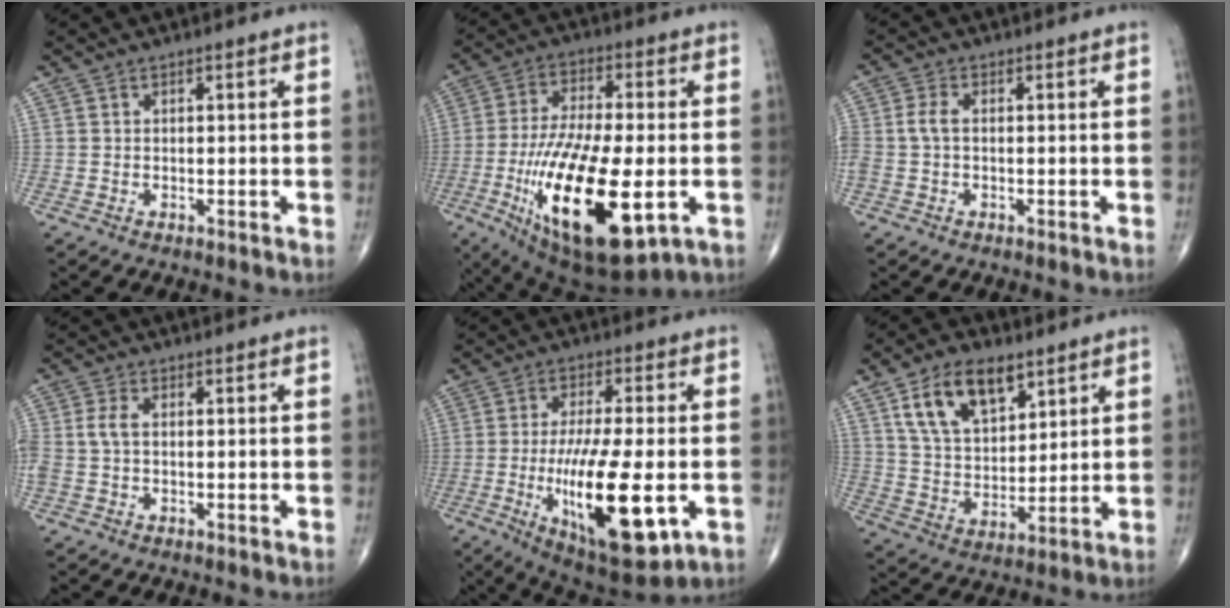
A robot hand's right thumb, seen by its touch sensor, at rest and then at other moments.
{"total": 24.8, "force": [-6.4, 9.2, 22.1], "torque": [-0.448, -0.023, -0.096]}
{"total": 3.4, "force": [-0.2, 2.0, 2.8], "torque": [-0.076, 0.008, -0.008]}
{"total": 3.8, "force": [-0.1, 2.2, 3.1], "torque": [-0.091, 0.009, -0.005]}
{"total": 19.7, "force": [-4.4, 6.2, 18.2], "torque": [-0.316, -0.013, -0.055]}
{"total": 13.9, "force": [7.2, 7.7, 9.0], "torque": [-0.135, -0.027, 0.139]}